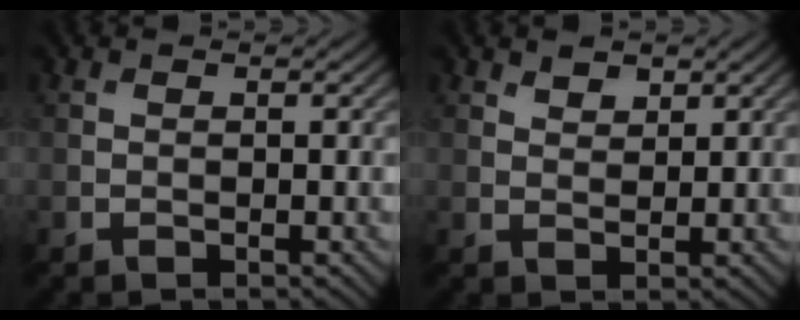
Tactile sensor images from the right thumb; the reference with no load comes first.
{"total": 1.8, "force": [1.4, 0.9, 0.7], "torque": [-0.015, -0.003, 0.028]}